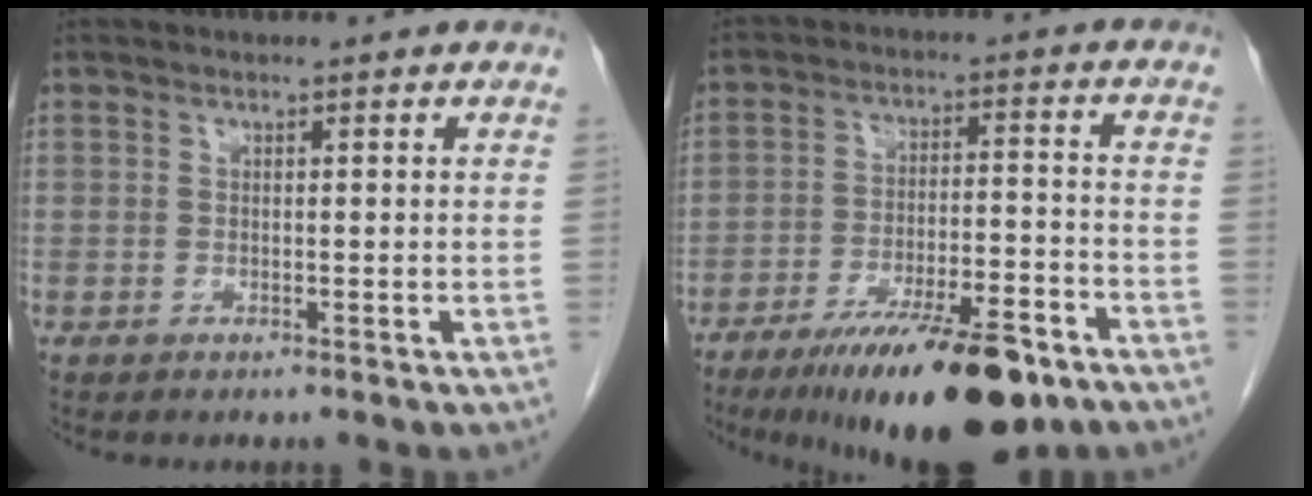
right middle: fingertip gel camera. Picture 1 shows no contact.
{"total": 17.4, "force": [-11.9, 3.9, 12.1], "torque": [-0.162, -0.010, -0.192]}